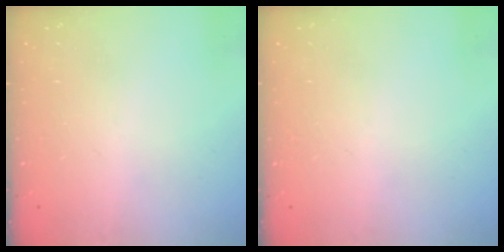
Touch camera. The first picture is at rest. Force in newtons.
{"total": 0.0}